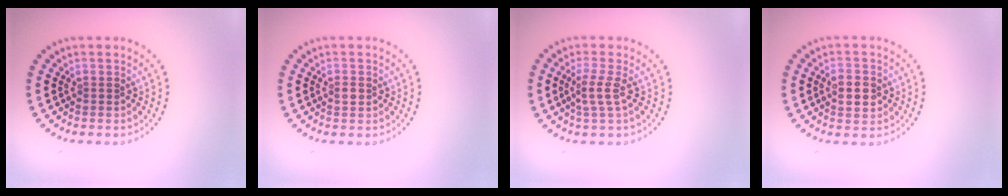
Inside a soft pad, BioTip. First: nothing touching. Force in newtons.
{"total": 0.9, "press": 0.8, "slide": 0.3}
{"total": 2.0, "press": 1.5, "slide": 1.4}
{"total": 2.9, "press": 2.9, "slide": 0.1}